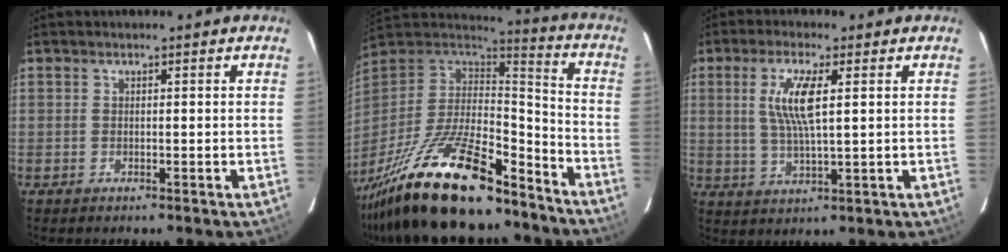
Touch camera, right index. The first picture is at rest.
{"total": 29.3, "force": [-21.0, 9.3, 18.1], "torque": [-0.352, -0.041, -0.340]}
{"total": 7.7, "force": [1.9, 1.3, 7.3], "torque": [-0.146, -0.001, 0.038]}